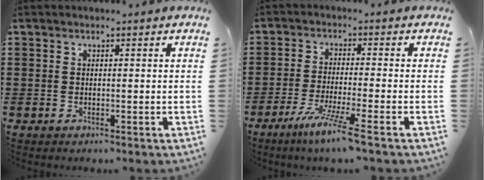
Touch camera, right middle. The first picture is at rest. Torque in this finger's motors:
{"motor_torque": [1.39, -0.34, 0.52, 0.17]}